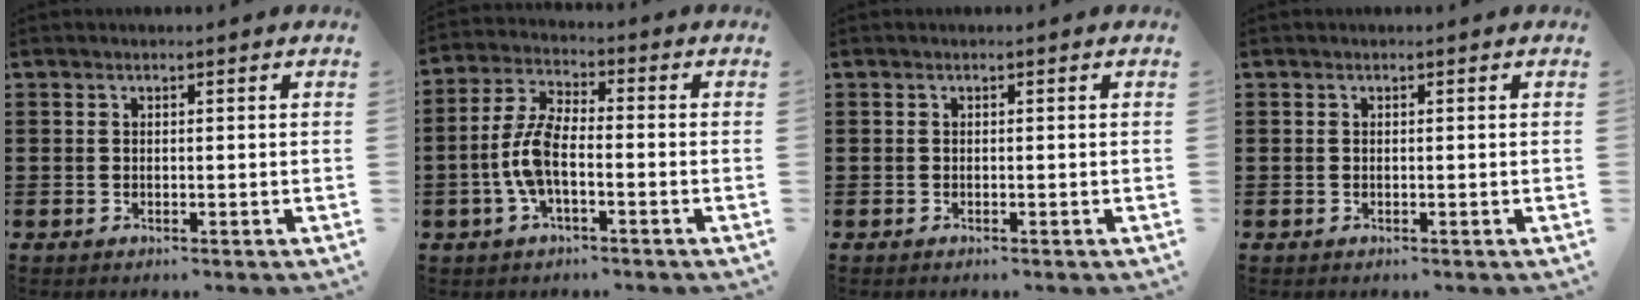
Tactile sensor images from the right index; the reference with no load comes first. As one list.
[{"total": 7.3, "force": [-1.9, 2.8, 6.4], "torque": [-0.153, -0.009, -0.040]}, {"total": 0.0}, {"total": 0.0}]